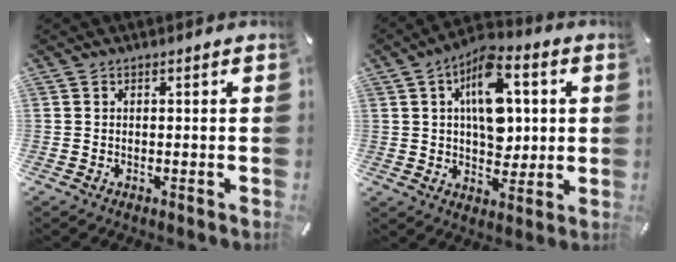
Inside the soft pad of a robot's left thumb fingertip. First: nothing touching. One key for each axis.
{"total": 13.9, "fx": 3.3, "fy": 8.6, "fz": 10.4, "tx": -0.157, "ty": -0.003, "tz": 0.057}